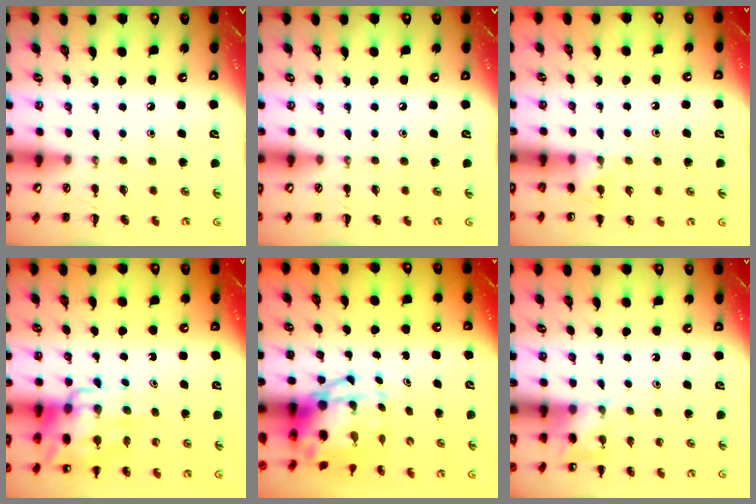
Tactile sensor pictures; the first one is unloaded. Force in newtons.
{"total": 0.0}
{"total": 7.4, "press": 7.1, "slide": 2.2}
{"total": 11.9, "press": 11.3, "slide": 3.6}
{"total": 6.8, "press": 6.5, "slide": 2.0}
{"total": 3.1, "press": 2.9, "slide": 1.1}